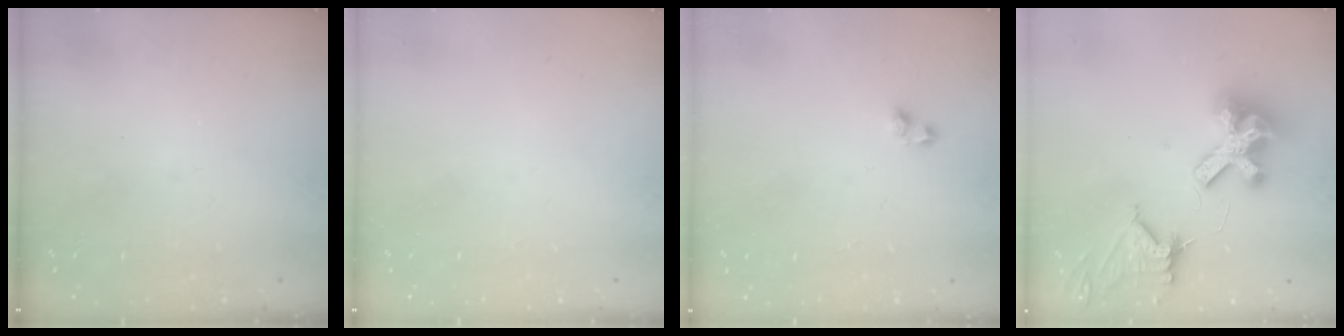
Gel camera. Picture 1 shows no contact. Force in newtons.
{"total": 0.0}
{"total": 2.9, "press": 2.9, "slide": 0.2}
{"total": 12.6, "press": 12.5, "slide": 1.4}